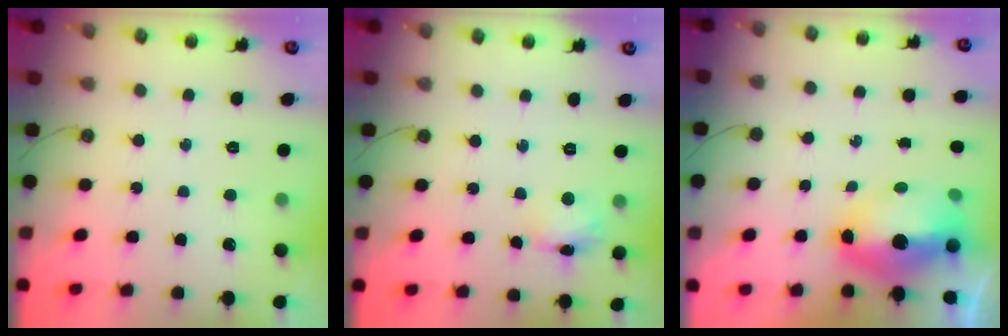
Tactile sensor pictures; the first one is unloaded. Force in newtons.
{"total": 7.2, "press": 7.2, "slide": 0.5}
{"total": 12.8, "press": 12.8, "slide": 1.2}